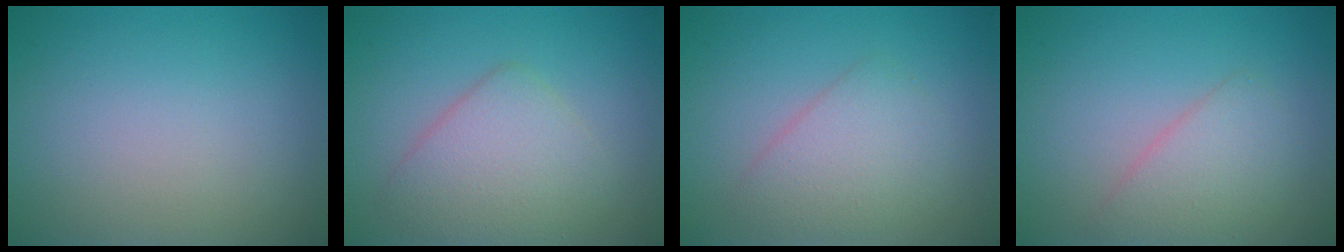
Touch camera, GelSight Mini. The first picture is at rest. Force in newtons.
{"total": 4.0, "press": 4.0, "slide": 0.1}
{"total": 3.0, "press": 3.0, "slide": 0.1}
{"total": 2.6, "press": 2.6, "slide": 0.1}